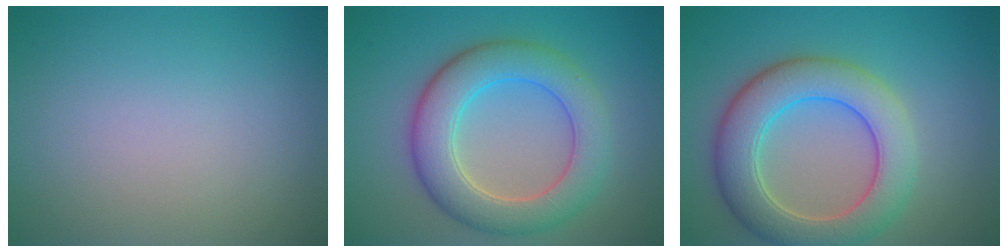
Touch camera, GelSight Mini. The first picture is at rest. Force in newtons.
{"total": 6.8, "press": 6.8, "slide": 0.2}
{"total": 7.2, "press": 7.2, "slide": 0.6}